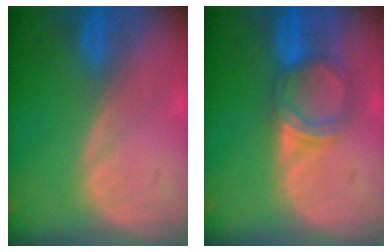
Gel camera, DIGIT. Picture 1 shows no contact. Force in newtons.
{"total": 4.7, "press": 4.4, "slide": 1.7}